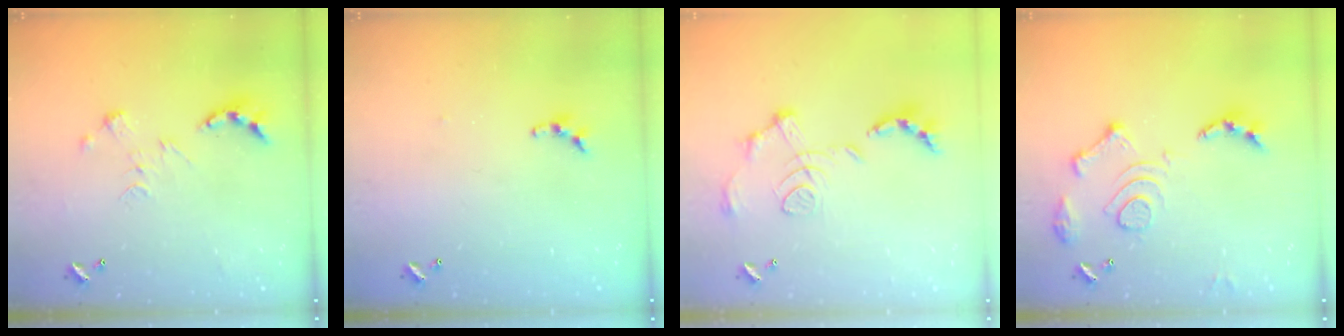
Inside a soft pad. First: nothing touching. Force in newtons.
{"total": 4.9, "press": 4.8, "slide": 0.2}
{"total": 1.5, "press": 0.8, "slide": 1.3}
{"total": 14.6, "press": 14.5, "slide": 1.6}